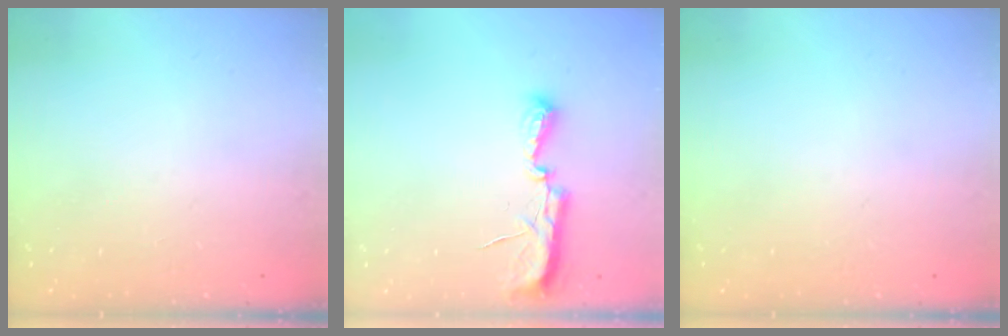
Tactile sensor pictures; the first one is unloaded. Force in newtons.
{"total": 8.8, "press": 8.2, "slide": 3.2}
{"total": 0.0}